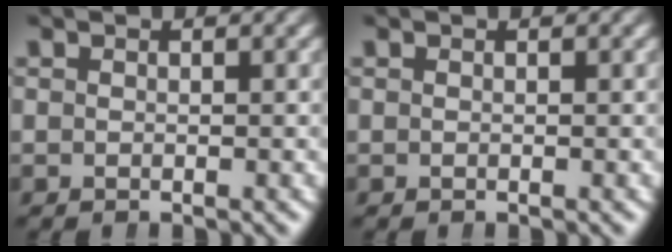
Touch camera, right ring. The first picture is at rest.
{"total": 0.0}